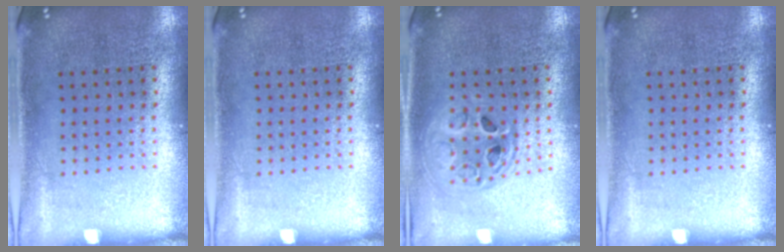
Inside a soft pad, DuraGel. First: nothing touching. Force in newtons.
{"total": 0.0}
{"total": 1.6, "press": 1.4, "slide": 0.8}
{"total": 0.0}